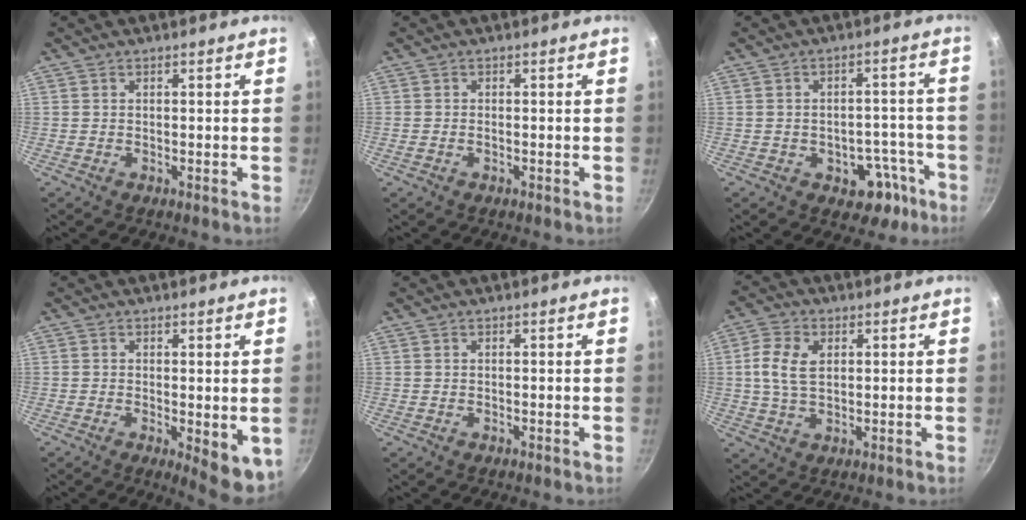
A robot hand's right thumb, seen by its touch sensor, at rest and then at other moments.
{"total": 1.0, "force": [-0.3, 0.7, 0.7], "torque": [-0.022, 0.008, -0.001]}
{"total": 8.6, "force": [-4.4, 5.6, 4.8], "torque": [-0.030, 0.044, -0.051]}
{"total": 6.7, "force": [-1.5, 2.4, 6.1], "torque": [-0.079, -0.018, -0.017]}
{"total": 0.0}
{"total": 7.6, "force": [1.5, 4.8, 5.7], "torque": [-0.117, 0.003, 0.029]}